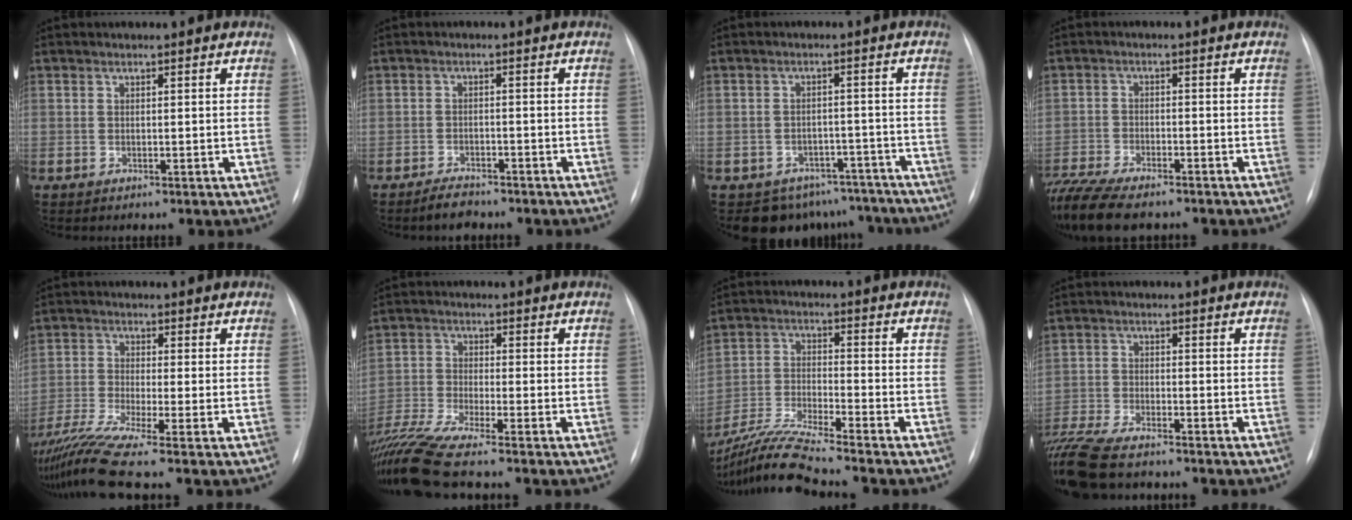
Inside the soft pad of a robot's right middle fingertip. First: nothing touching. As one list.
[{"total": 2.3, "force": [-1.8, 1.1, 0.9], "torque": [-0.017, 0.000, -0.021]}, {"total": 9.5, "force": [-7.9, 5.3, 0.2], "torque": [0.022, 0.031, -0.089]}, {"total": 13.1, "force": [-11.0, 3.1, 6.4], "torque": [-0.127, -0.018, -0.176]}, {"total": 9.0, "force": [-7.0, -1.9, 5.4], "torque": [-0.104, -0.019, -0.123]}, {"total": 12.0, "force": [-10.1, -1.0, 6.5], "torque": [-0.131, -0.020, -0.183]}, {"total": 11.3, "force": [-10.1, -2.0, 4.7], "torque": [-0.088, -0.022, -0.185]}, {"total": 12.2, "force": [-10.4, 2.1, 5.9], "torque": [-0.111, -0.020, -0.174]}]